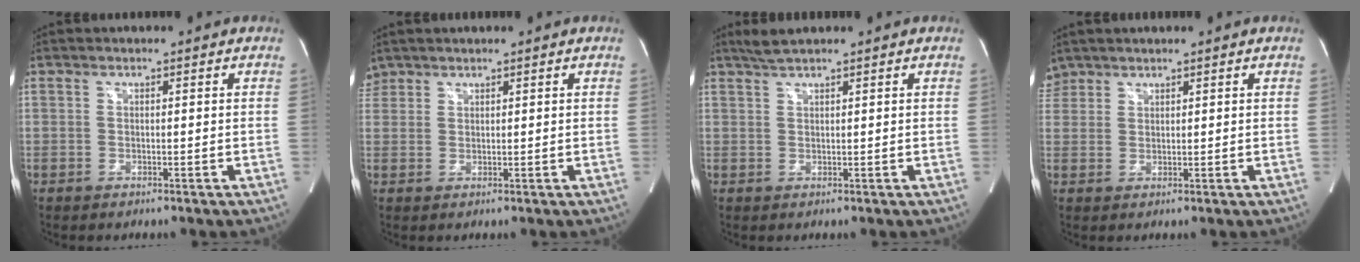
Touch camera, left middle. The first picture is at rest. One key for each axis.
{"total": 2.3, "fx": 2.0, "fy": 1.2, "fz": -0.2, "tx": 0.000, "ty": 0.013, "tz": 0.041}
{"total": 2.6, "fx": 2.2, "fy": -0.2, "fz": 1.3, "tx": -0.031, "ty": 0.007, "tz": 0.046}
{"total": 3.1, "fx": 2.6, "fy": 1.6, "fz": -0.1, "tx": -0.002, "ty": 0.014, "tz": 0.055}